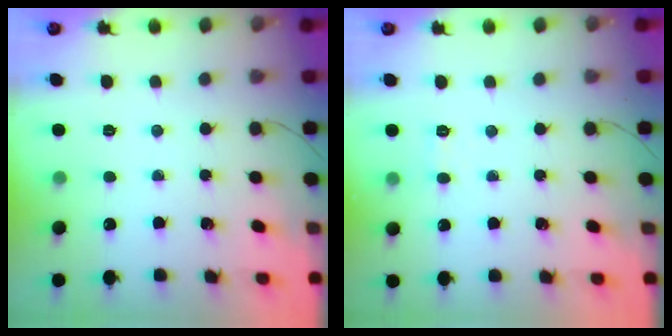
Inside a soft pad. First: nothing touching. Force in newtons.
{"total": 4.3, "press": 4.2, "slide": 1.2}